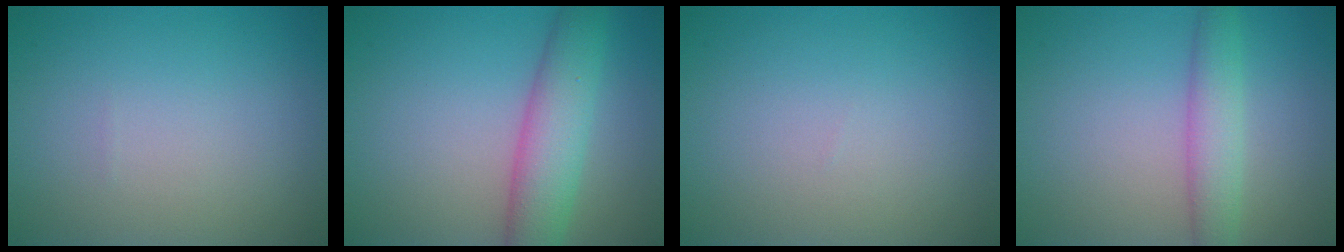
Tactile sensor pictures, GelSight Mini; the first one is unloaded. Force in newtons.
{"total": 5.5, "press": 5.5, "slide": 0.1}
{"total": 0.0}
{"total": 3.2, "press": 3.2, "slide": 0.2}